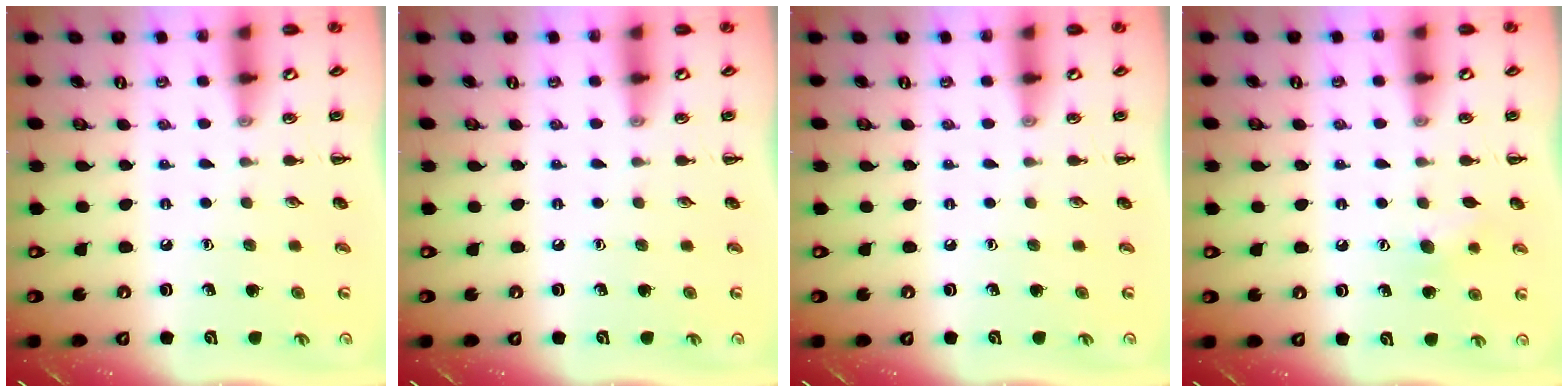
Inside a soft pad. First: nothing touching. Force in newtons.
{"total": 0.0}
{"total": 0.0}
{"total": 7.0, "press": 6.7, "slide": 1.9}